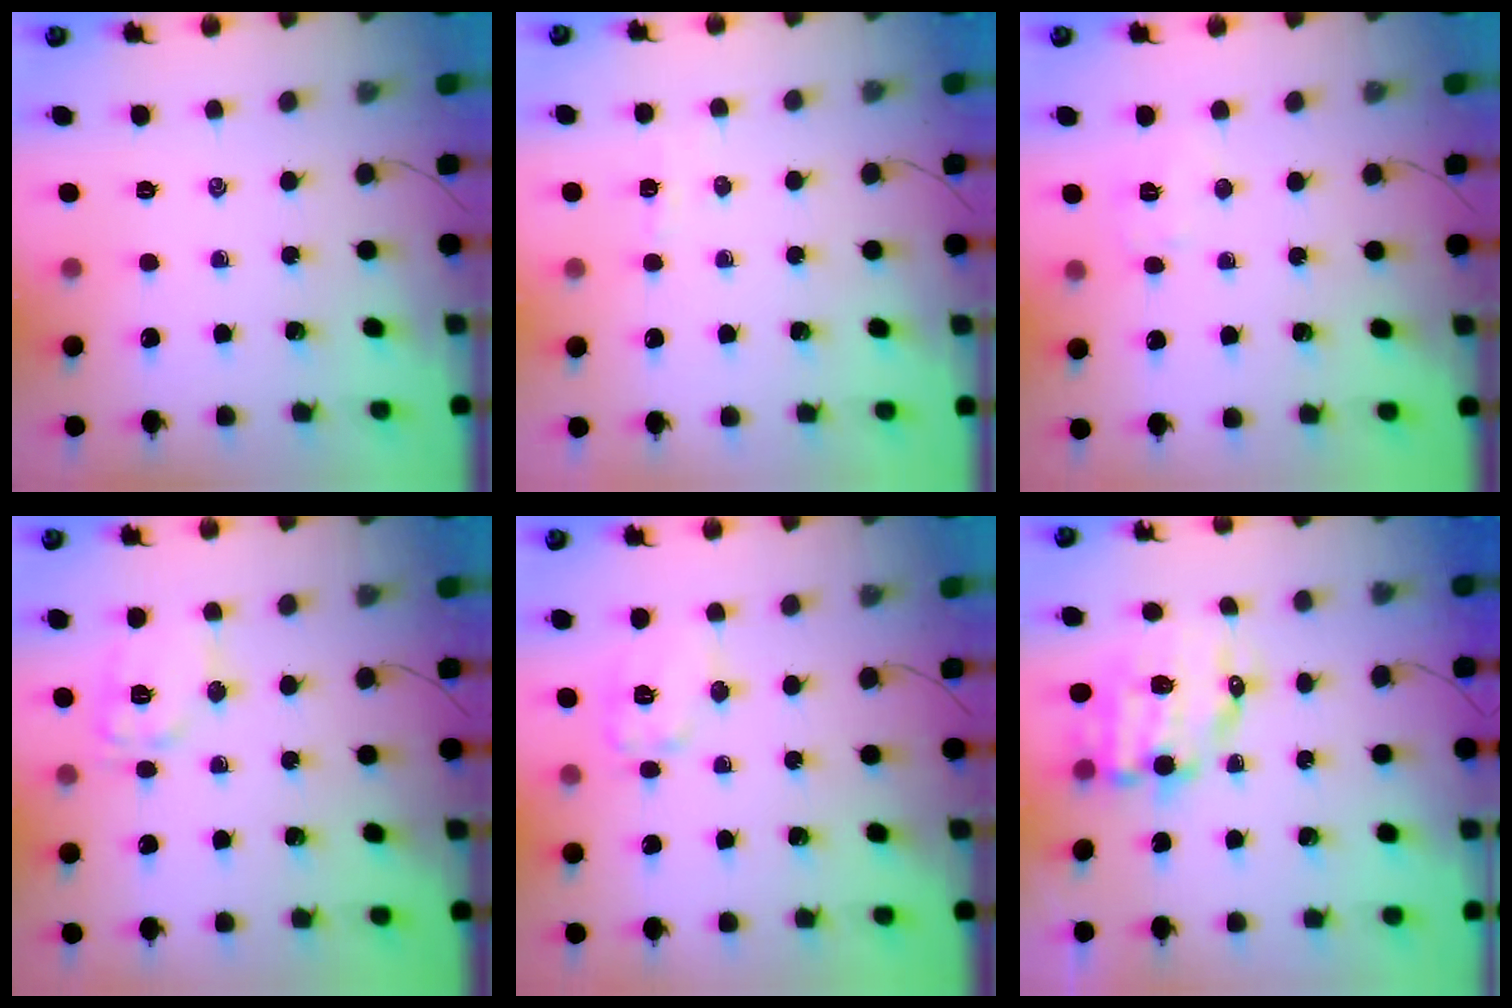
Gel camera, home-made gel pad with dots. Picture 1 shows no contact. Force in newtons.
{"total": 2.8, "press": 2.7, "slide": 0.7}
{"total": 5.1, "press": 5.0, "slide": 0.8}
{"total": 10.2, "press": 10.2, "slide": 0.7}
{"total": 9.0, "press": 9.0, "slide": 0.2}
{"total": 9.9, "press": 9.6, "slide": 2.3}